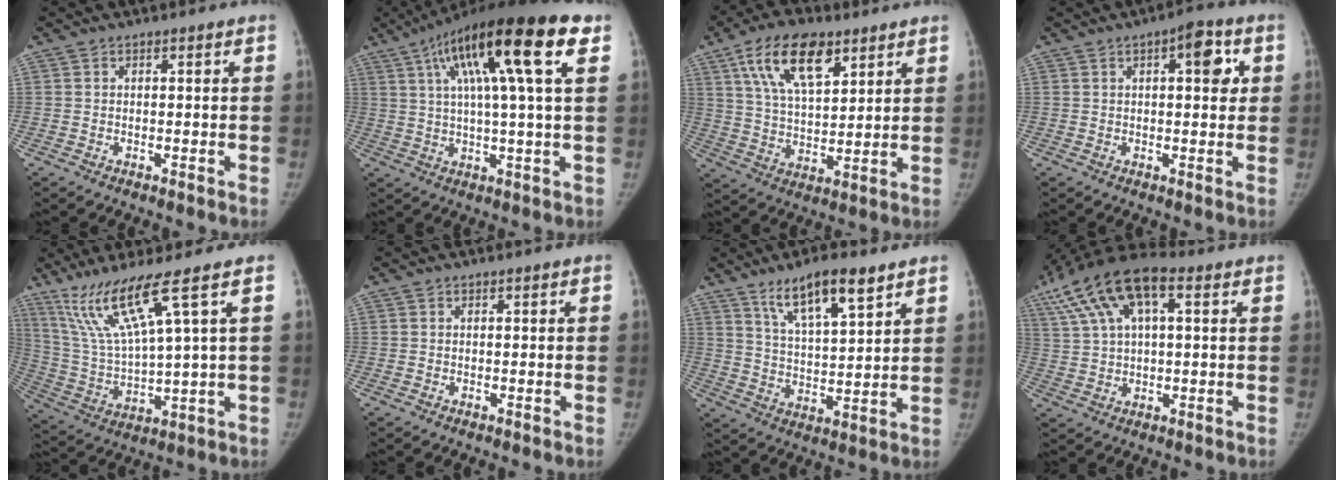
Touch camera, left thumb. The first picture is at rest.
{"total": 20.0, "force": [8.1, 3.4, 18.0], "torque": [-0.298, 0.018, 0.123]}
{"total": 14.9, "force": [7.8, 7.2, 10.5], "torque": [-0.157, -0.023, 0.141]}
{"total": 6.7, "force": [2.0, 2.8, 5.8], "torque": [-0.056, 0.002, 0.019]}
{"total": 13.0, "force": [7.6, -0.3, 10.5], "torque": [-0.224, -0.039, 0.162]}
{"total": 0.0}
{"total": 11.9, "force": [7.8, 3.2, 8.4], "torque": [-0.132, -0.037, 0.141]}
{"total": 16.0, "force": [6.5, 7.2, 12.7], "torque": [-0.249, 0.029, 0.112]}